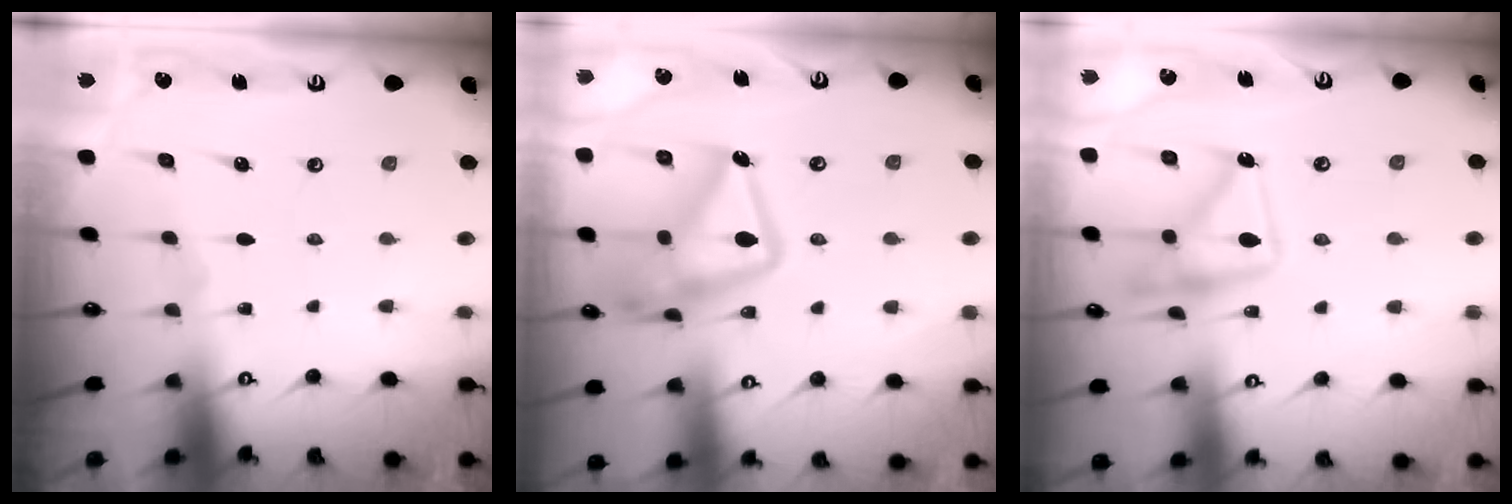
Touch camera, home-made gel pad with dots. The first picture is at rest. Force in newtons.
{"total": 20.7, "press": 20.6, "slide": 1.3}
{"total": 16.3, "press": 16.3, "slide": 1.1}